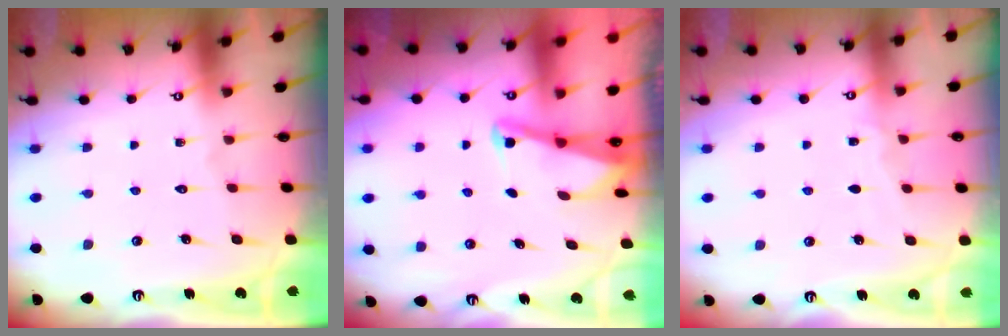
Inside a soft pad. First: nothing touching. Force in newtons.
{"total": 2.1, "press": 2.1, "slide": 0.4}
{"total": 2.8, "press": 2.8, "slide": 0.3}